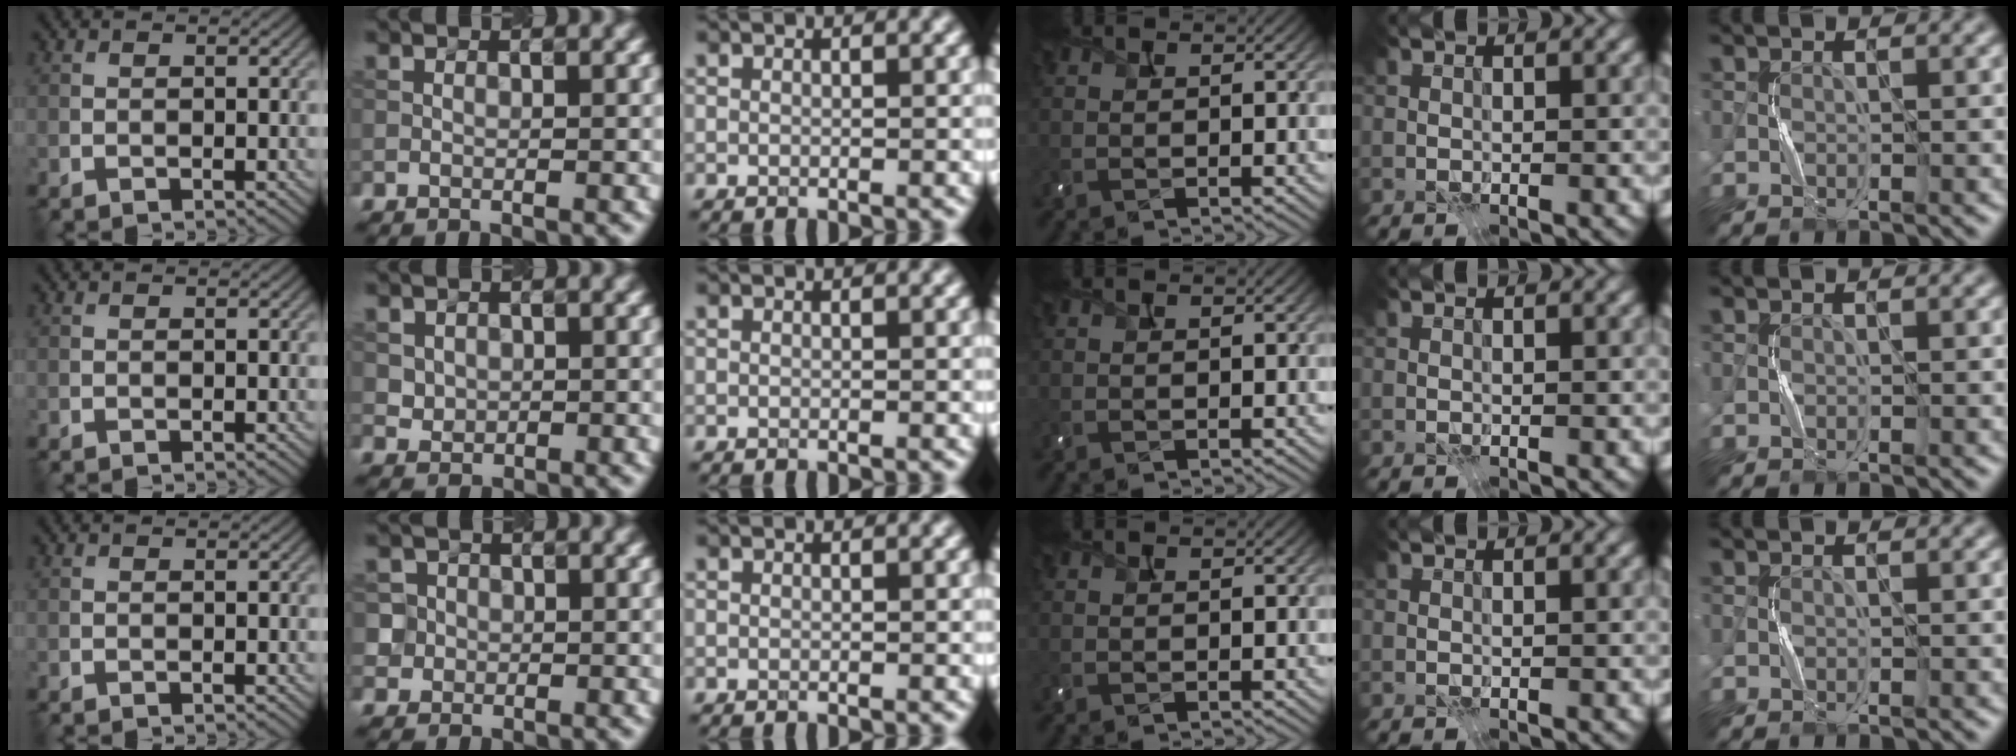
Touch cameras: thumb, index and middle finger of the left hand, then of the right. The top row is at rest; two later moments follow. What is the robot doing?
{"motion": "press", "object": "camera"}